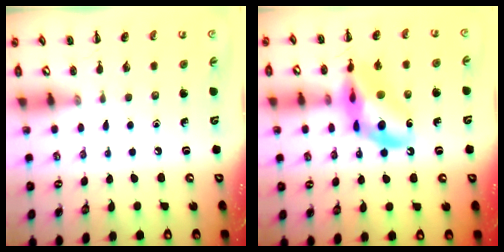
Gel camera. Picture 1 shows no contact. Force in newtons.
{"total": 14.3, "press": 13.9, "slide": 3.3}